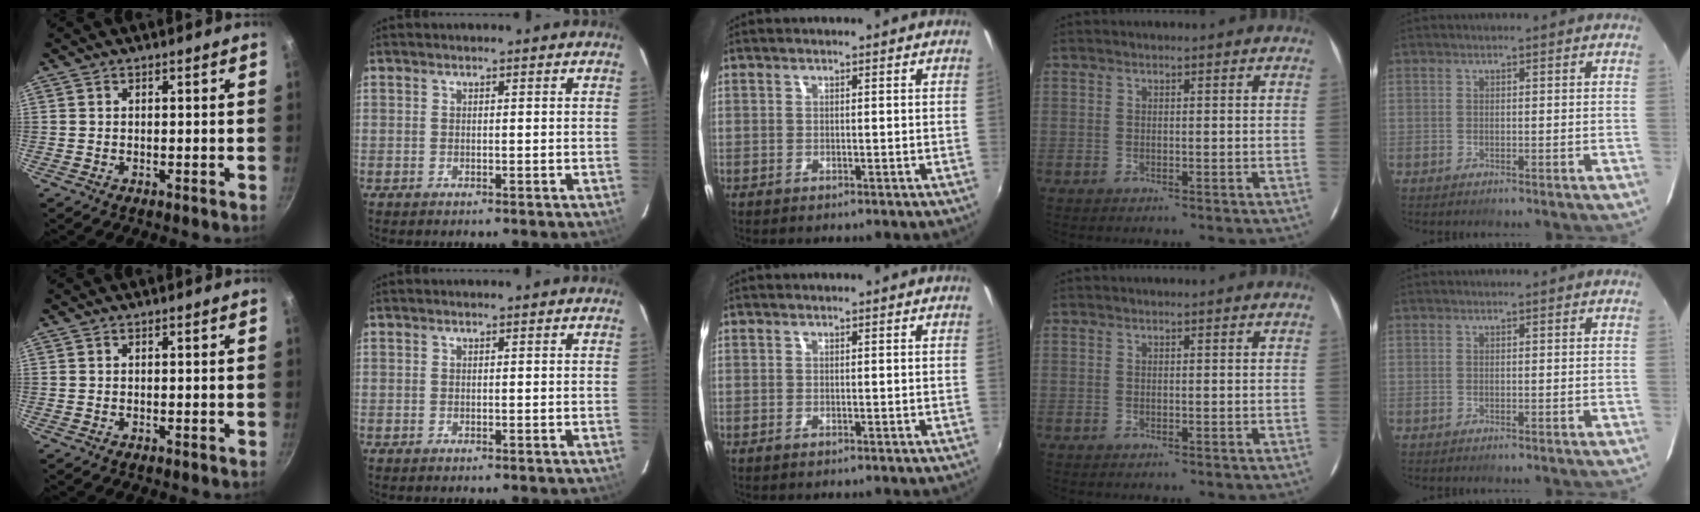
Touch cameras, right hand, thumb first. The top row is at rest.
{}